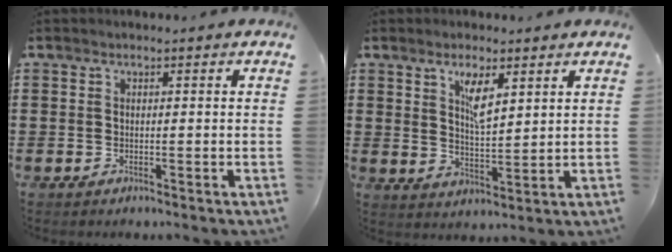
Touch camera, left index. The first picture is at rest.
{"total": 5.1, "force": [2.9, 1.7, 3.8], "torque": [-0.076, 0.002, 0.048]}